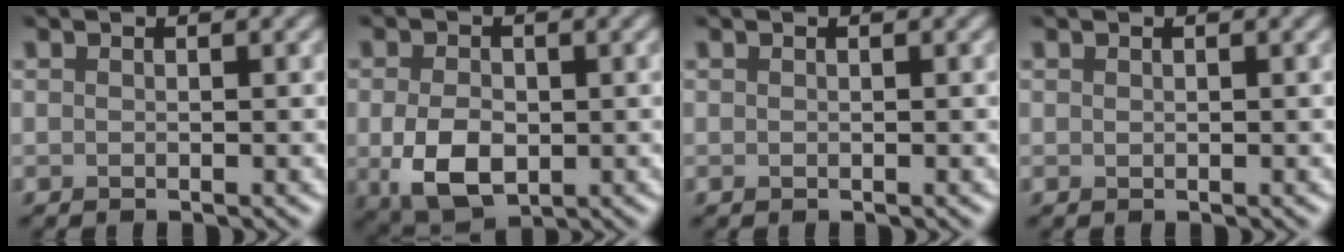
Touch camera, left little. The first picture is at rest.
{"total": 5.4, "force": [-0.9, 3.6, 4.0], "torque": [-0.085, -0.013, -0.013]}
{"total": 0.0}
{"total": 0.0}